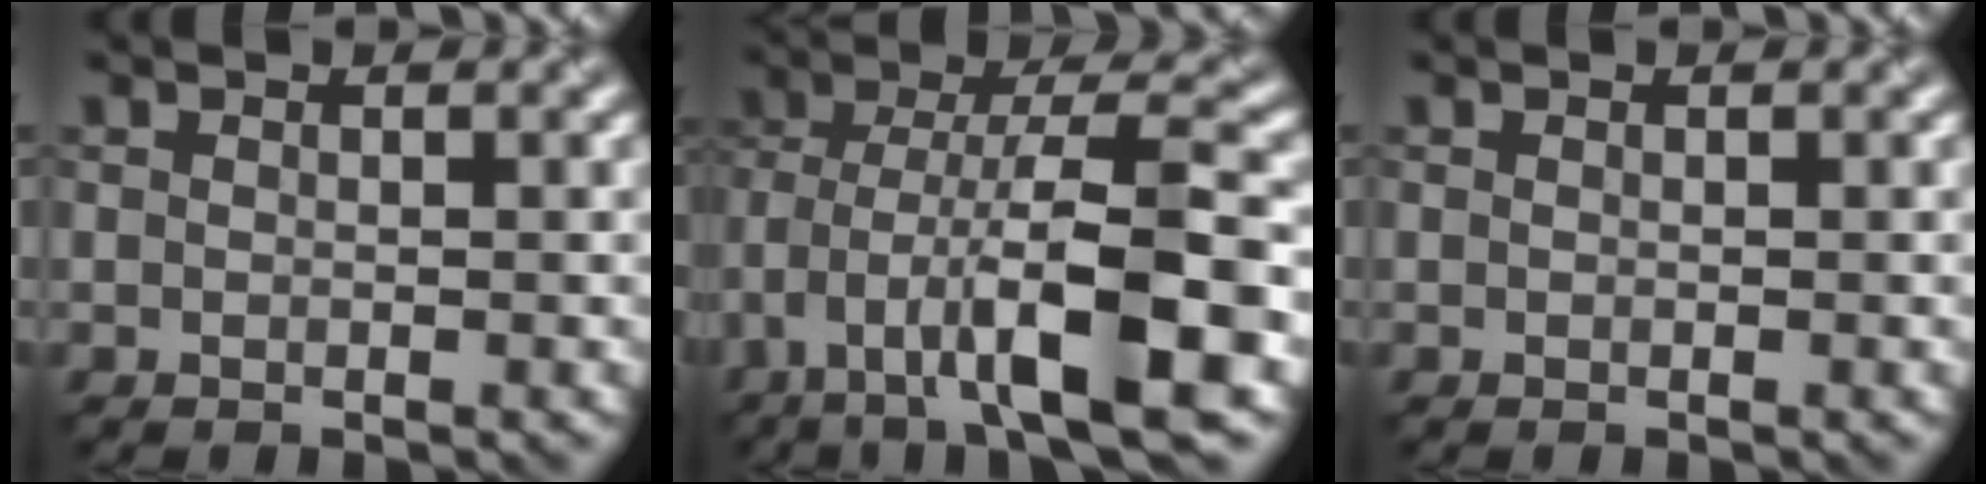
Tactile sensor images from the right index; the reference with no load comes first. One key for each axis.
{"total": 10.5, "fx": -3.8, "fy": 3.3, "fz": 9.2, "tx": -0.159, "ty": 0.015, "tz": -0.071}
{"total": 0.0}